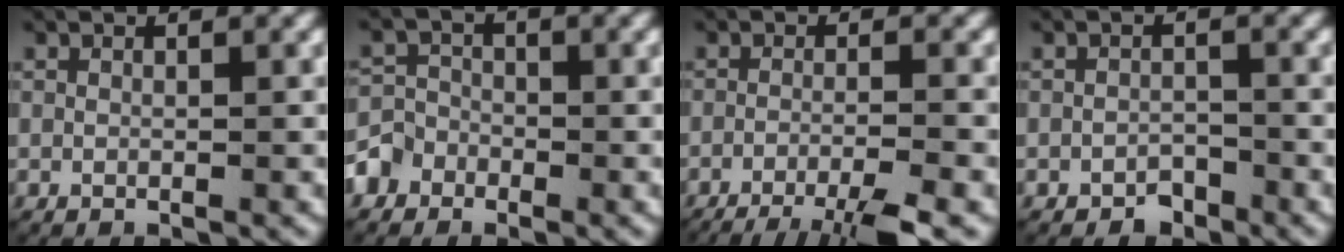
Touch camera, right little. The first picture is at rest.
{"total": 3.8, "force": [-2.0, 3.2, 0.7], "torque": [-0.019, -0.007, -0.040]}
{"total": 8.3, "force": [-6.9, 2.4, 4.0], "torque": [-0.051, -0.022, -0.097]}
{"total": 1.8, "force": [-1.6, 0.8, 0.0], "torque": [0.010, -0.002, -0.030]}